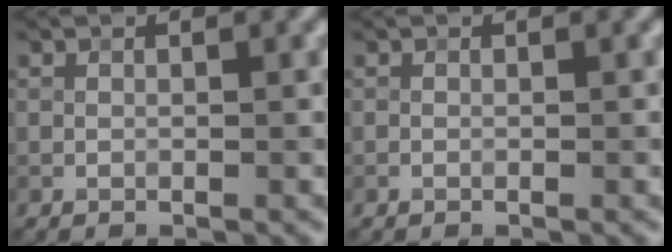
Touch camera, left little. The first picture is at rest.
{"total": 0.0}